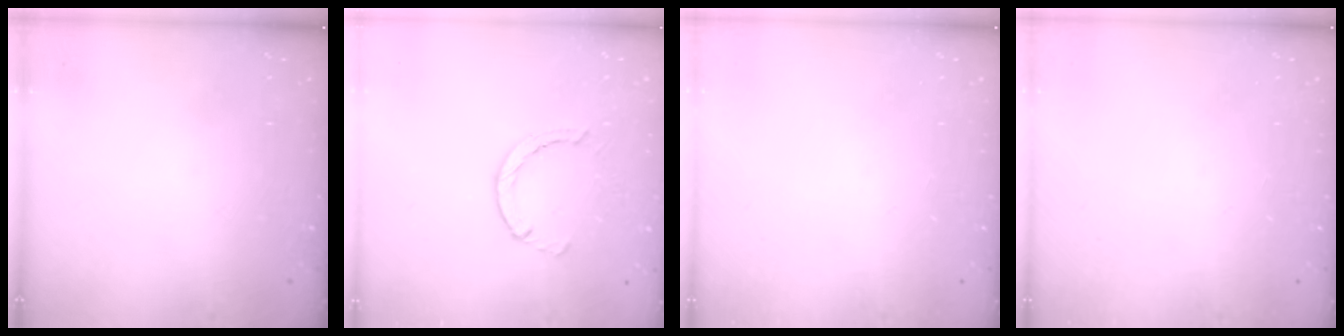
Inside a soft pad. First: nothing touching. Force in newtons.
{"total": 2.5, "press": 2.4, "slide": 0.4}
{"total": 0.0}
{"total": 0.0}